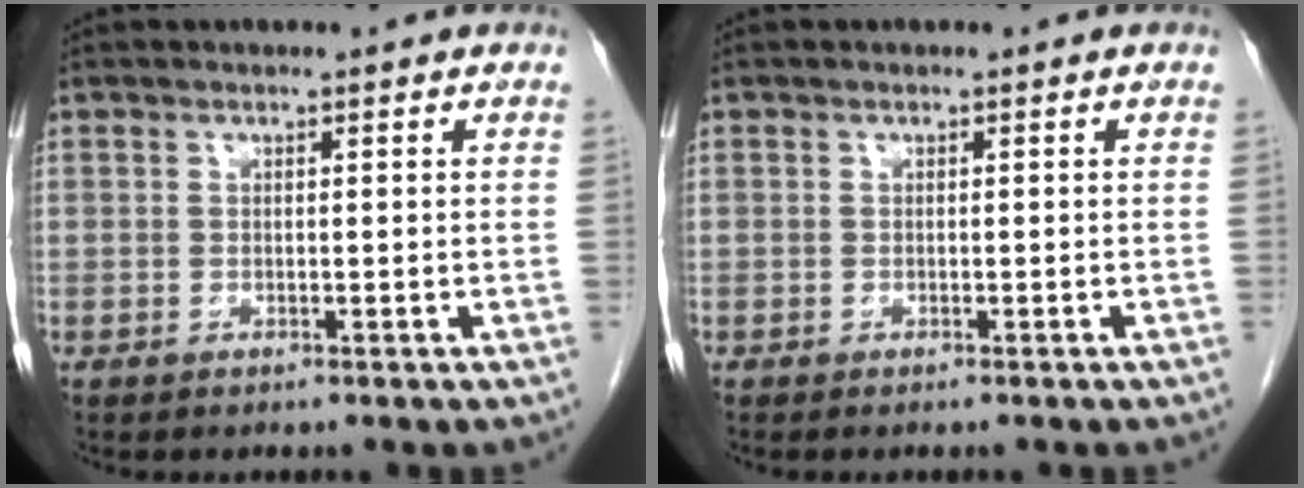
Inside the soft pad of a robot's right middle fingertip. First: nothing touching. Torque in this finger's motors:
{"motor_torque": [-0.15, 0.19, -0.01, -0.01]}